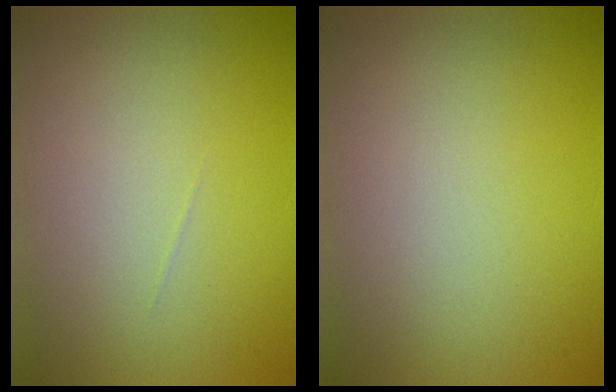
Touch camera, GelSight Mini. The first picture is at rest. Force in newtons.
{"total": 0.0}